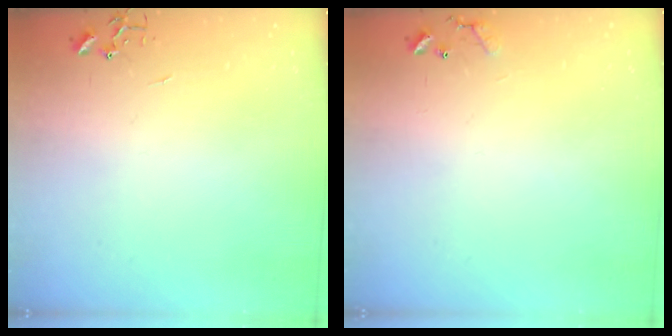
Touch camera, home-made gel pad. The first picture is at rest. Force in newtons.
{"total": 7.7, "press": 7.7, "slide": 0.5}